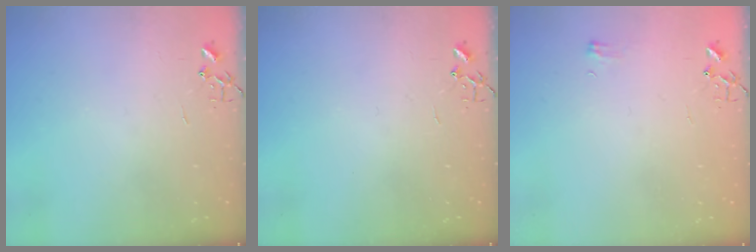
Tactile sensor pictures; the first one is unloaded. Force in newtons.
{"total": 0.0}
{"total": 4.7, "press": 4.7, "slide": 0.5}